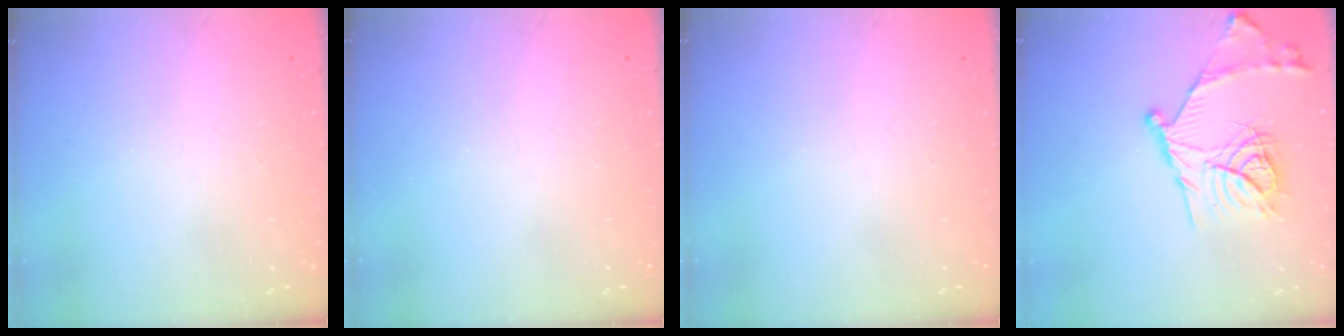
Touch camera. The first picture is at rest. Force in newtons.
{"total": 0.0}
{"total": 0.0}
{"total": 18.4, "press": 18.4, "slide": 1.3}